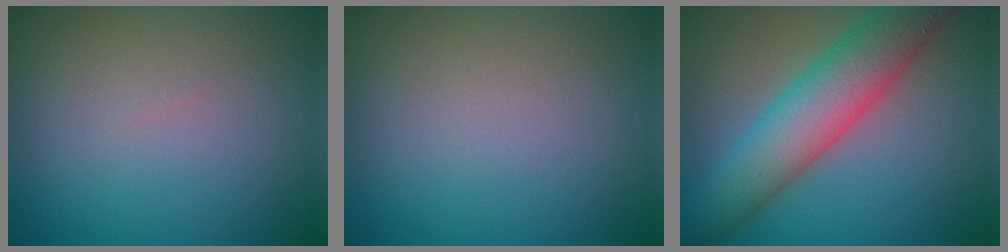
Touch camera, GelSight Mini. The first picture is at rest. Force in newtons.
{"total": 0.0}
{"total": 8.4, "press": 8.4, "slide": 0.3}